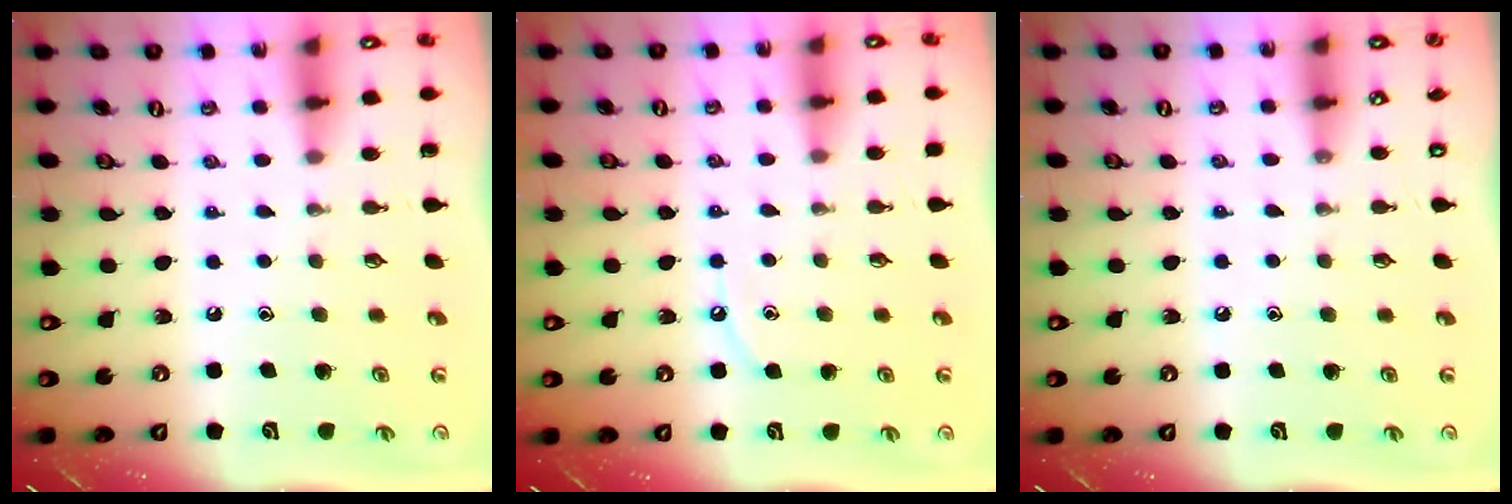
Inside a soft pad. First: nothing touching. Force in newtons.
{"total": 4.2, "press": 4.2, "slide": 0.5}
{"total": 4.8, "press": 4.8, "slide": 0.6}